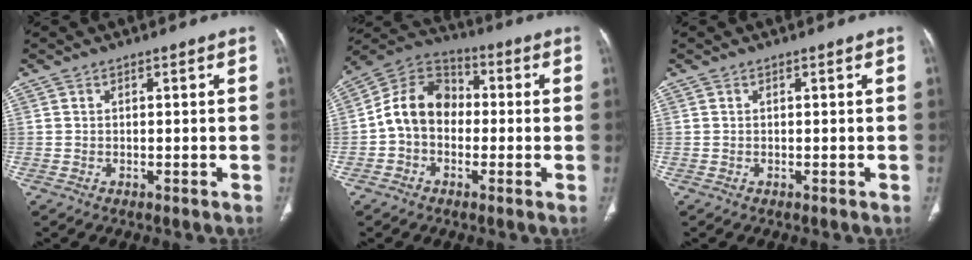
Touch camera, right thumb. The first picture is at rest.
{"total": 11.4, "force": [-1.0, 8.9, 7.0], "torque": [-0.110, 0.039, -0.035]}
{"total": 0.0}